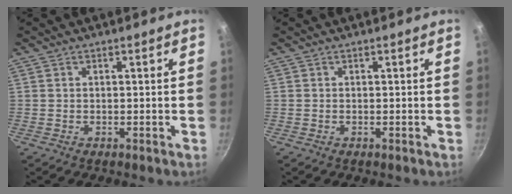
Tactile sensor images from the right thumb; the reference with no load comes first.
{"total": 0.0}